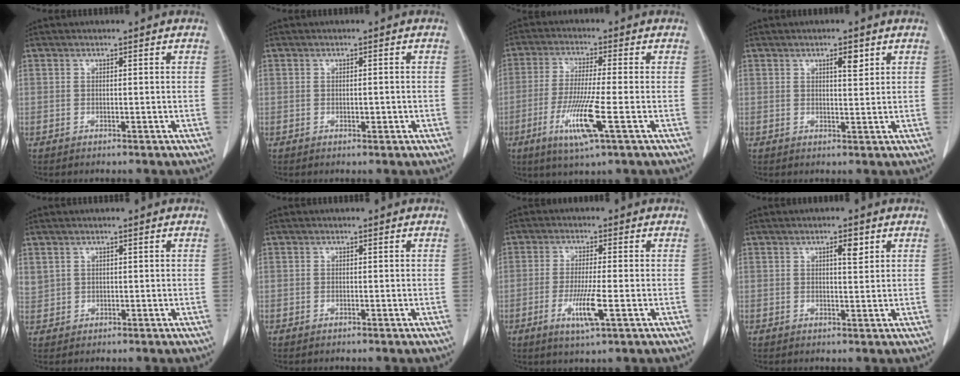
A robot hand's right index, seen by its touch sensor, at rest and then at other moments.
{"total": 1.0, "force": [-0.2, 0.5, 0.9], "torque": [-0.015, 0.000, 0.001]}
{"total": 9.6, "force": [-3.5, -0.1, 9.0], "torque": [-0.179, -0.023, -0.068]}
{"total": 2.5, "force": [1.3, 0.6, 2.1], "torque": [-0.033, -0.005, 0.020]}
{"total": 2.2, "force": [1.2, 1.8, 0.6], "torque": [-0.013, 0.011, 0.033]}
{"total": 0.0}
{"total": 6.2, "force": [-2.1, 0.1, 5.8], "torque": [-0.114, -0.015, -0.037]}
{"total": 2.5, "force": [1.2, 0.6, 2.1], "torque": [-0.035, -0.004, 0.017]}